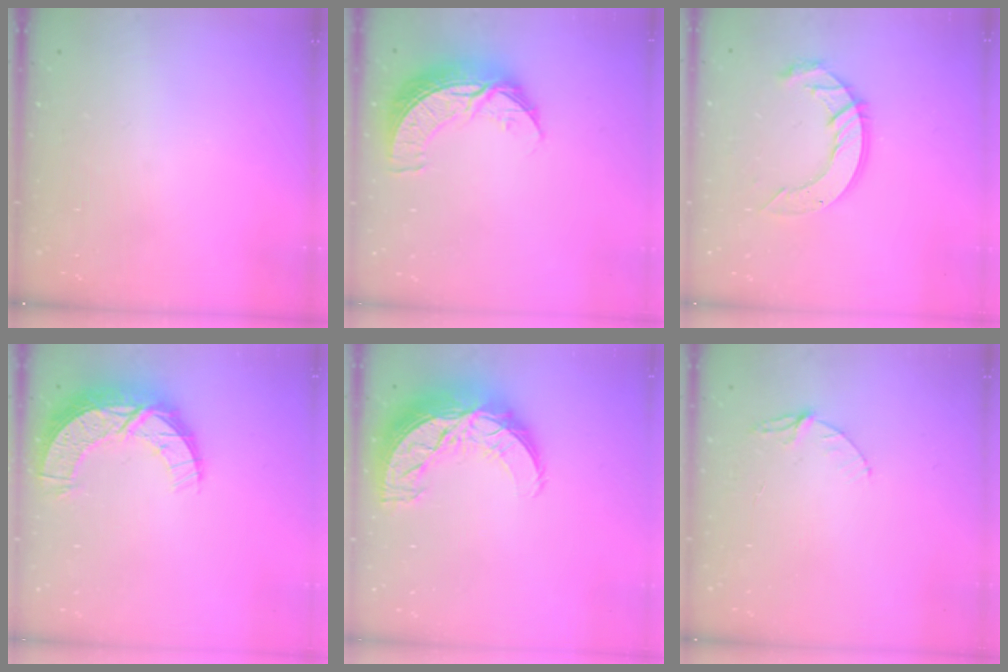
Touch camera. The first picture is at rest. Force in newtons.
{"total": 10.3, "press": 10.2, "slide": 0.7}
{"total": 11.1, "press": 11.1, "slide": 1.0}
{"total": 11.6, "press": 11.6, "slide": 0.7}
{"total": 14.7, "press": 14.7, "slide": 1.0}
{"total": 5.3, "press": 5.3, "slide": 0.5}